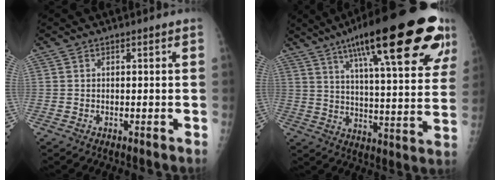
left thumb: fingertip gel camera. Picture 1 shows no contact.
{"total": 30.7, "force": [17.3, 6.9, 24.5], "torque": [-0.313, -0.019, 0.250]}